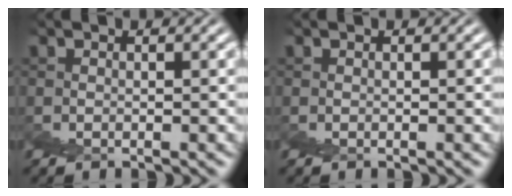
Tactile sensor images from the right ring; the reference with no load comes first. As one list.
[{"total": 0.0}]